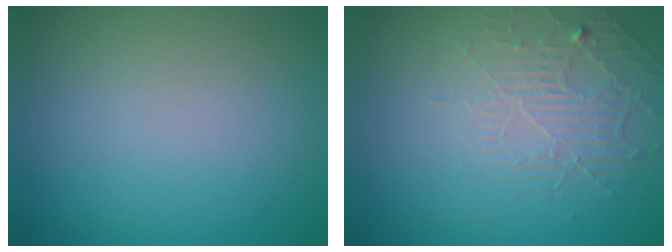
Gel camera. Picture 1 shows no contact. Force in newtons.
{"total": 2.2, "press": 1.4, "slide": 1.7}